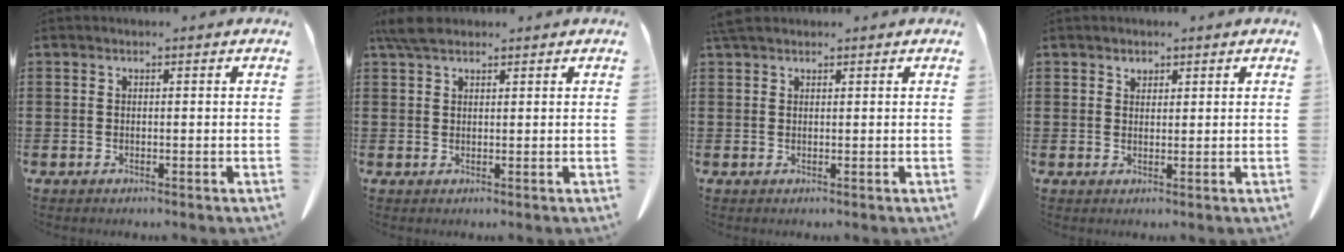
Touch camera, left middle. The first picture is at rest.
{"total": 3.7, "force": [2.6, 1.4, 2.2], "torque": [-0.051, 0.006, 0.050]}
{"total": 2.0, "force": [1.7, 0.6, 1.0], "torque": [-0.026, 0.003, 0.033]}
{"total": 1.4, "force": [1.2, 0.6, 0.2], "torque": [0.001, -0.004, 0.022]}